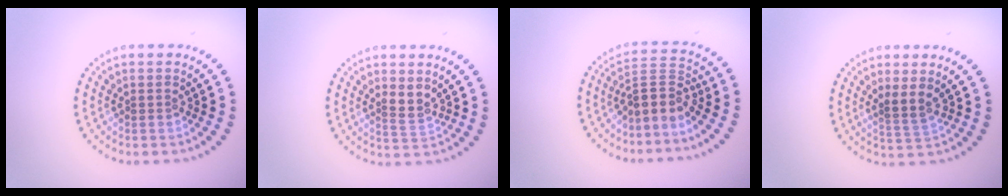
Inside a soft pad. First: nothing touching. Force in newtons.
{"total": 1.7, "press": 1.5, "slide": 0.9}
{"total": 3.0, "press": 2.1, "slide": 2.1}
{"total": 1.9, "press": 1.4, "slide": 1.4}